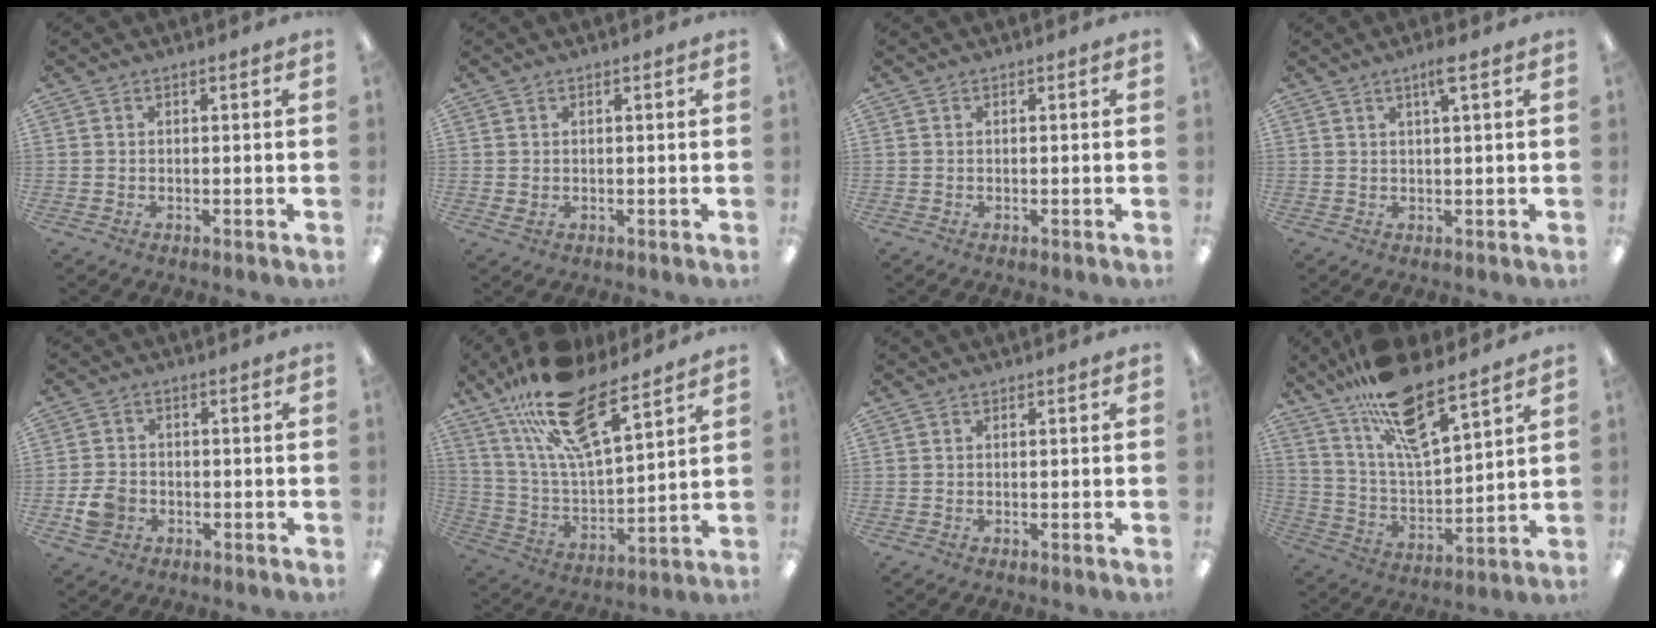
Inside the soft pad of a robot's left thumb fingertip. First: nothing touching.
{"total": 1.1, "force": [0.3, 0.6, 0.8], "torque": [-0.008, -0.001, 0.003]}
{"total": 0.0}
{"total": 3.6, "force": [2.1, 0.1, 2.9], "torque": [-0.045, -0.004, 0.030]}
{"total": 5.4, "force": [-2.0, 4.3, 2.7], "torque": [-0.054, 0.003, -0.038]}
{"total": 21.6, "force": [14.6, 7.9, 13.8], "torque": [-0.251, -0.072, 0.257]}
{"total": 0.0}
{"total": 16.6, "force": [12.6, 4.7, 9.8], "torque": [-0.182, -0.071, 0.218]}